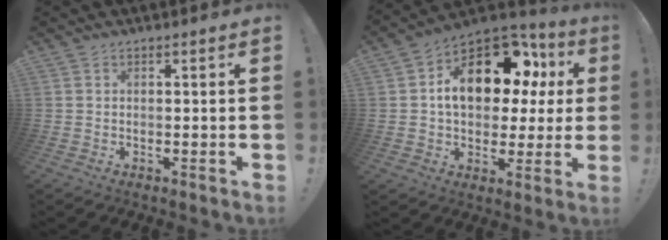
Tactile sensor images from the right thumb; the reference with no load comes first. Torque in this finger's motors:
{"motor_torque": [2.08, 2.93, 1.06, -0.77, 0.44]}